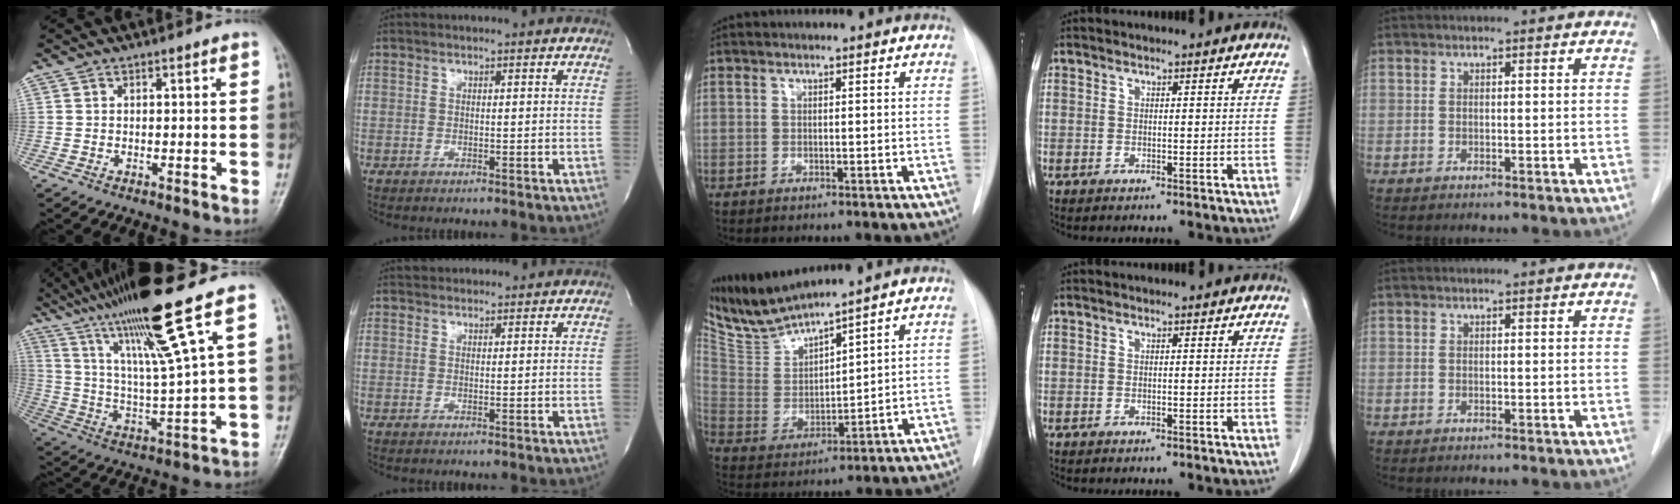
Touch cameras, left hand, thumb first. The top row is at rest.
{"thumb": {"total": 17.5, "force": [10.9, -0.7, 13.7], "torque": [-0.238, -0.041, 0.194]}, "index": {"total": 2.8, "force": [2.6, 0.9, 0.2], "torque": [0.001, 0.026, 0.038]}, "middle": {"total": 10.8, "force": [10.1, -0.4, 3.8], "torque": [-0.090, -0.003, 0.212]}}